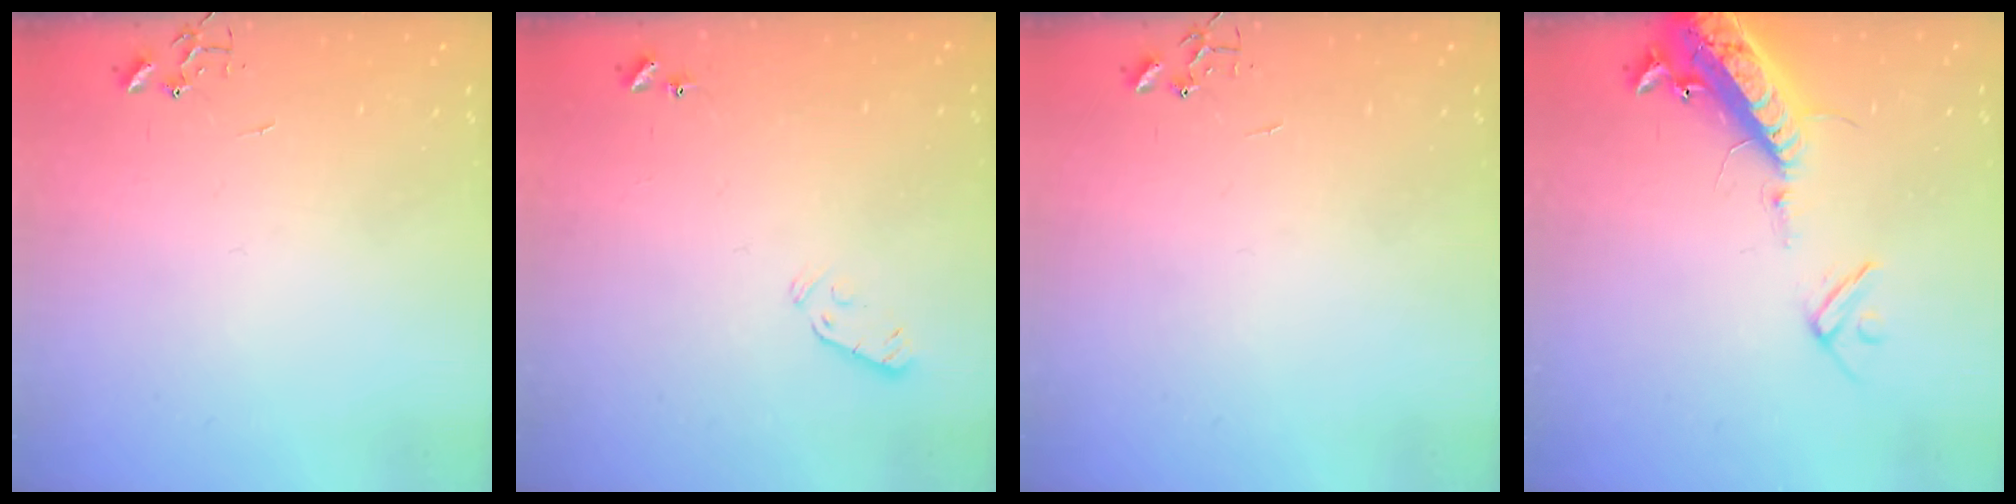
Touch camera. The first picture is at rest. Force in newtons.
{"total": 3.9, "press": 3.8, "slide": 0.7}
{"total": 0.0}
{"total": 16.4, "press": 16.1, "slide": 3.1}